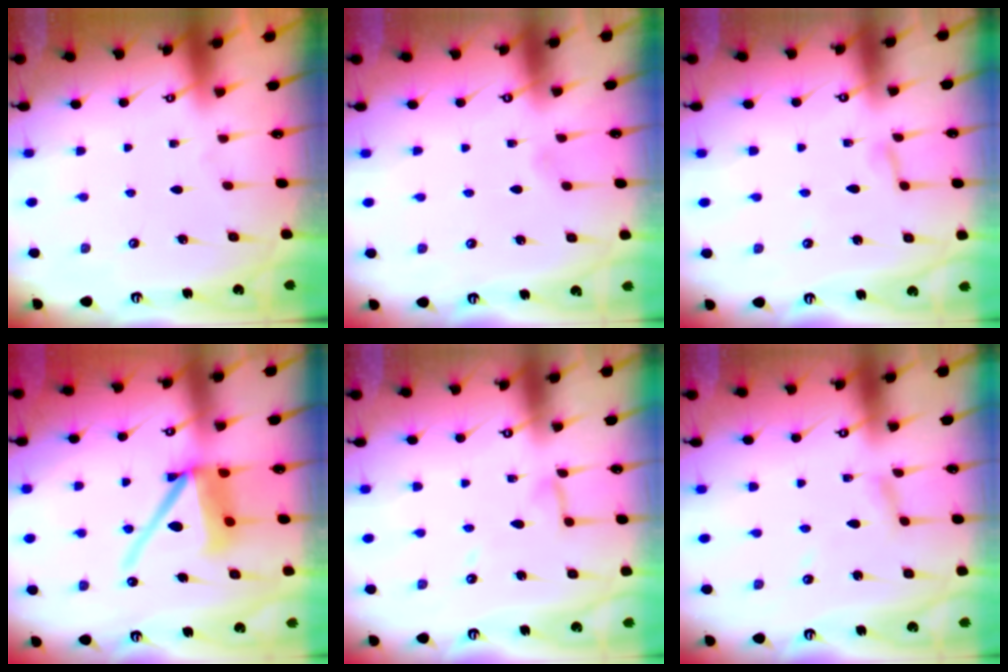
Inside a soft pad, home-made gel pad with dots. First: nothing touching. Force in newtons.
{"total": 2.0, "press": 2.0, "slide": 0.3}
{"total": 3.0, "press": 3.0, "slide": 0.3}
{"total": 13.7, "press": 13.6, "slide": 1.6}
{"total": 4.9, "press": 4.9, "slide": 0.4}
{"total": 4.2, "press": 4.2, "slide": 0.2}